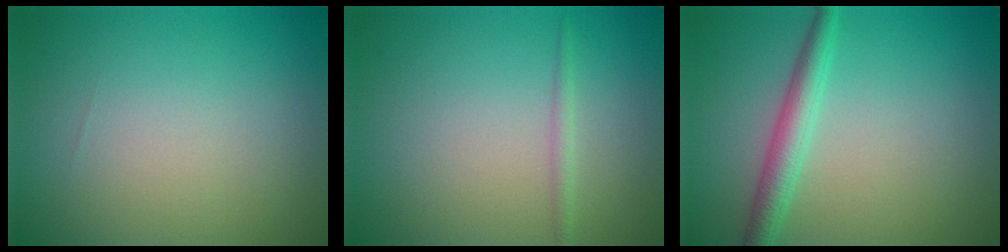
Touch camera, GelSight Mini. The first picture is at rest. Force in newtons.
{"total": 1.0, "press": 1.0, "slide": 0.0}
{"total": 2.9, "press": 2.9, "slide": 0.0}